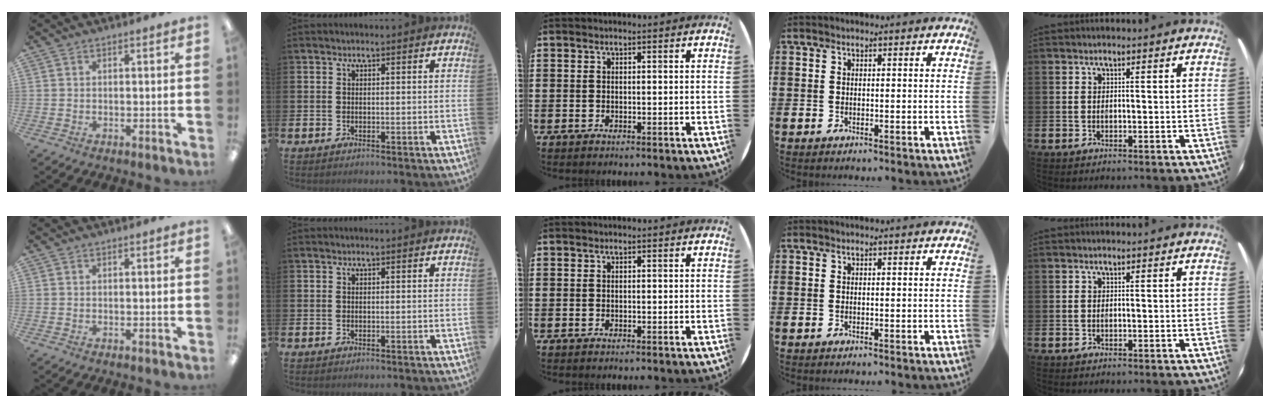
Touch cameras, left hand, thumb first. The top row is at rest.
{}